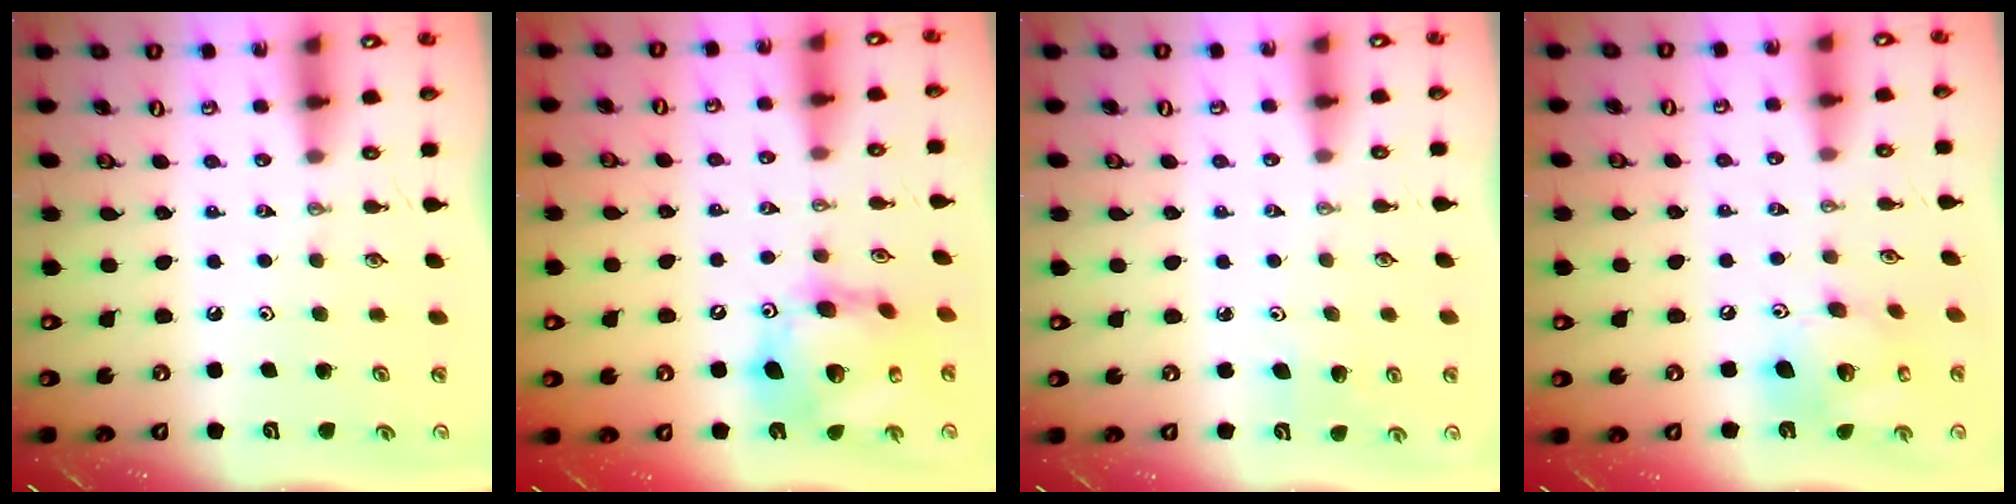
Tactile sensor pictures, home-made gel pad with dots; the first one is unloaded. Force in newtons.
{"total": 17.3, "press": 17.2, "slide": 1.8}
{"total": 4.2, "press": 4.1, "slide": 0.9}
{"total": 14.4, "press": 14.3, "slide": 1.9}